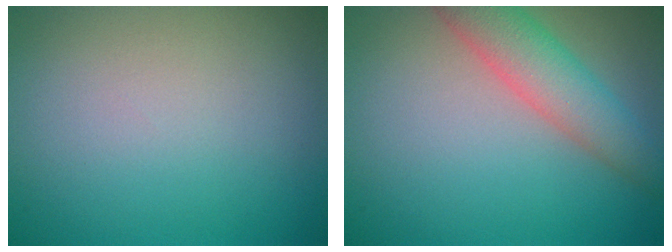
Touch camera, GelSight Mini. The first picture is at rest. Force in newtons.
{"total": 4.6, "press": 4.6, "slide": 0.2}